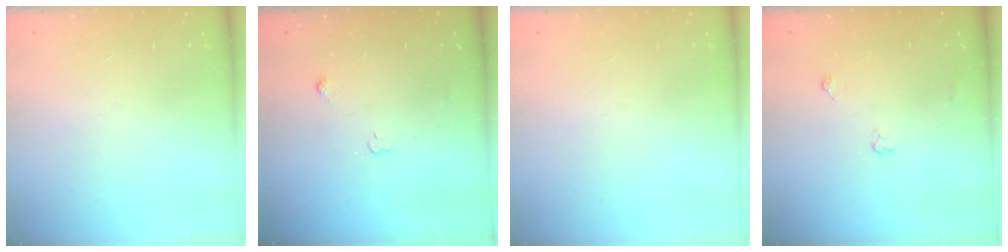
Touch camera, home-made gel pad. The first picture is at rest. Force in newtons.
{"total": 5.3, "press": 5.3, "slide": 0.8}
{"total": 0.0}
{"total": 4.7, "press": 4.7, "slide": 0.6}